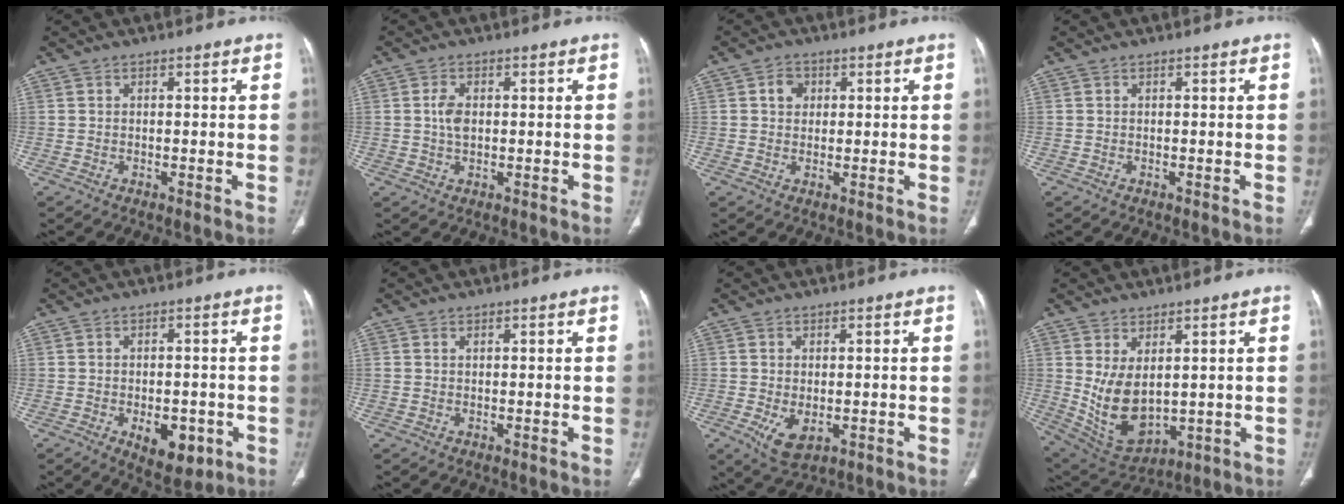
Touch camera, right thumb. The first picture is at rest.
{"total": 3.3, "force": [0.4, 2.0, 2.6], "torque": [-0.052, 0.001, 0.007]}
{"total": 3.3, "force": [1.0, 2.7, 1.6], "torque": [-0.012, 0.001, 0.017]}
{"total": 0.0}
{"total": 8.1, "force": [-2.8, 4.5, 6.1], "torque": [-0.066, 0.003, -0.026]}
{"total": 0.5, "force": [0.3, 0.3, 0.3], "torque": [-0.008, 0.004, 0.007]}
{"total": 5.1, "force": [-1.2, 2.9, 4.0], "torque": [-0.075, -0.010, -0.010]}
{"total": 10.6, "force": [1.3, 6.2, 8.5], "torque": [-0.143, -0.017, 0.056]}